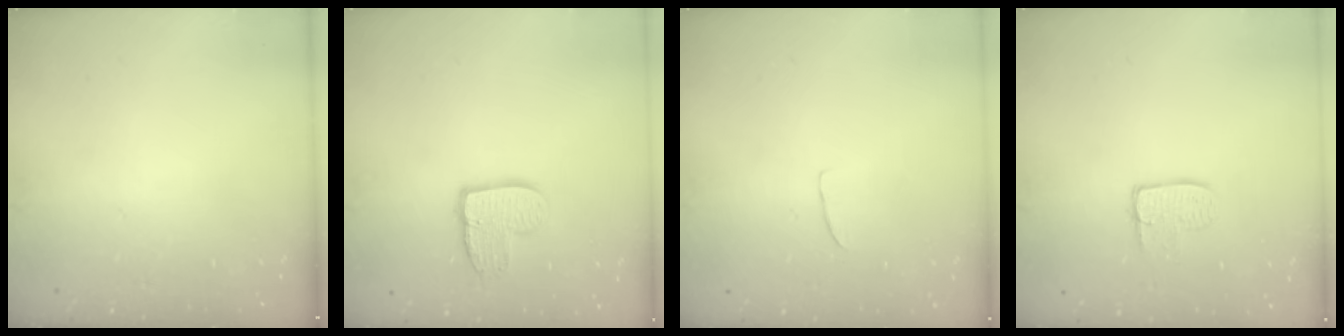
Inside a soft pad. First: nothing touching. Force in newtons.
{"total": 9.2, "press": 9.2, "slide": 0.2}
{"total": 3.7, "press": 3.7, "slide": 0.3}
{"total": 6.2, "press": 6.2, "slide": 0.4}